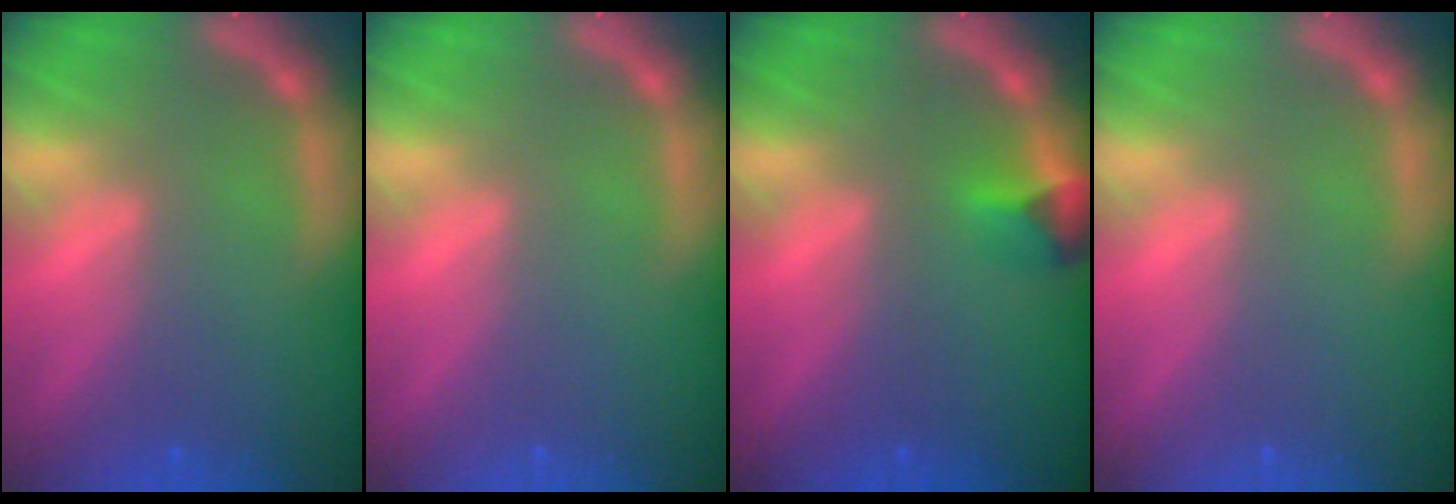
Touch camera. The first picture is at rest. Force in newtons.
{"total": 0.0}
{"total": 1.9}
{"total": 0.0}